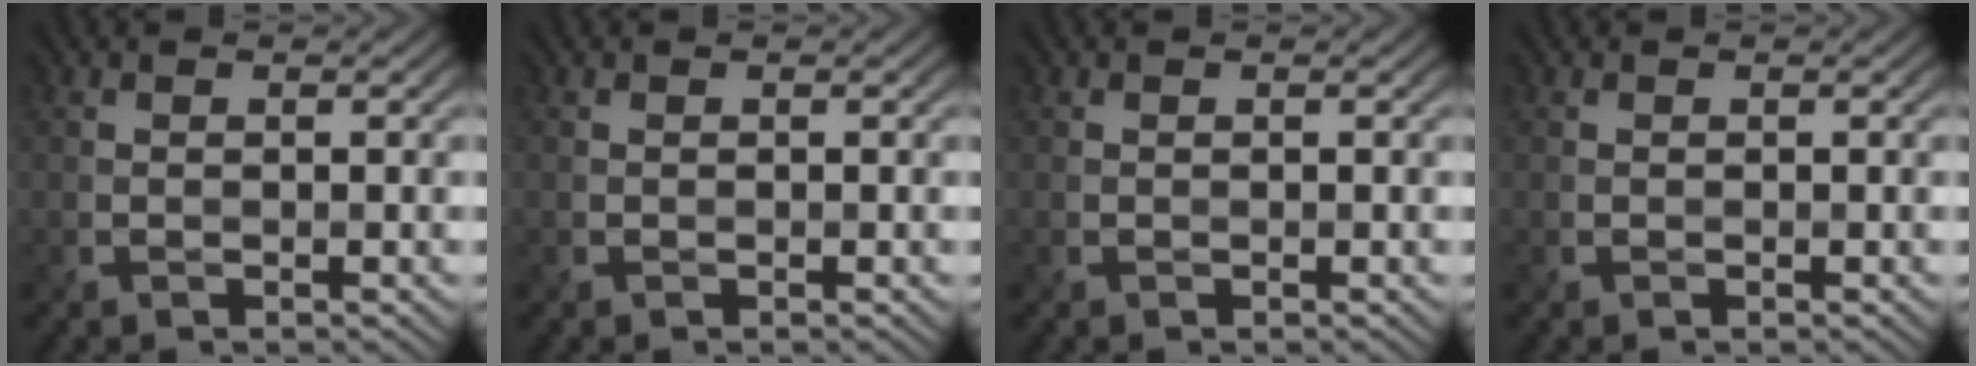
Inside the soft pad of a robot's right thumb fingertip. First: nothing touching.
{"total": 0.0}
{"total": 0.0}
{"total": 0.0}